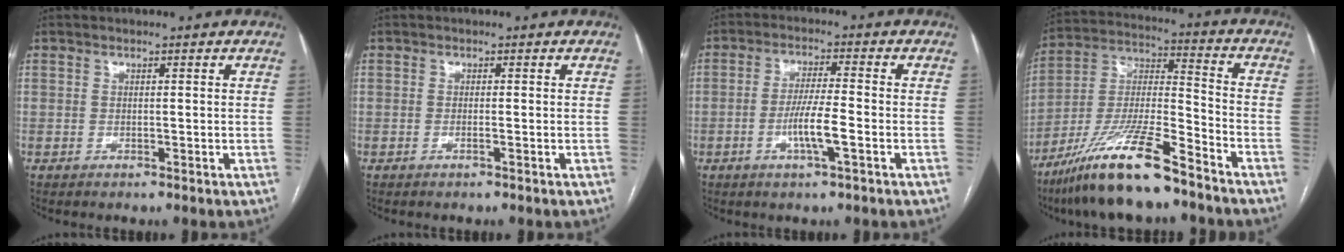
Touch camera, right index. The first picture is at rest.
{"total": 0.6, "force": [-0.3, -0.1, 0.5], "torque": [-0.011, 0.001, -0.004]}
{"total": 6.2, "force": [-2.1, 0.3, 5.8], "torque": [-0.114, -0.003, -0.040]}
{"total": 16.7, "force": [-12.0, 1.9, 11.5], "torque": [-0.236, -0.019, -0.218]}